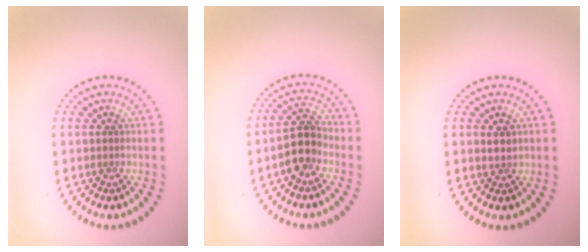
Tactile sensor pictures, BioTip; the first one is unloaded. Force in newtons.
{"total": 3.7, "press": 3.4, "slide": 1.4}
{"total": 1.0, "press": 0.9, "slide": 0.6}